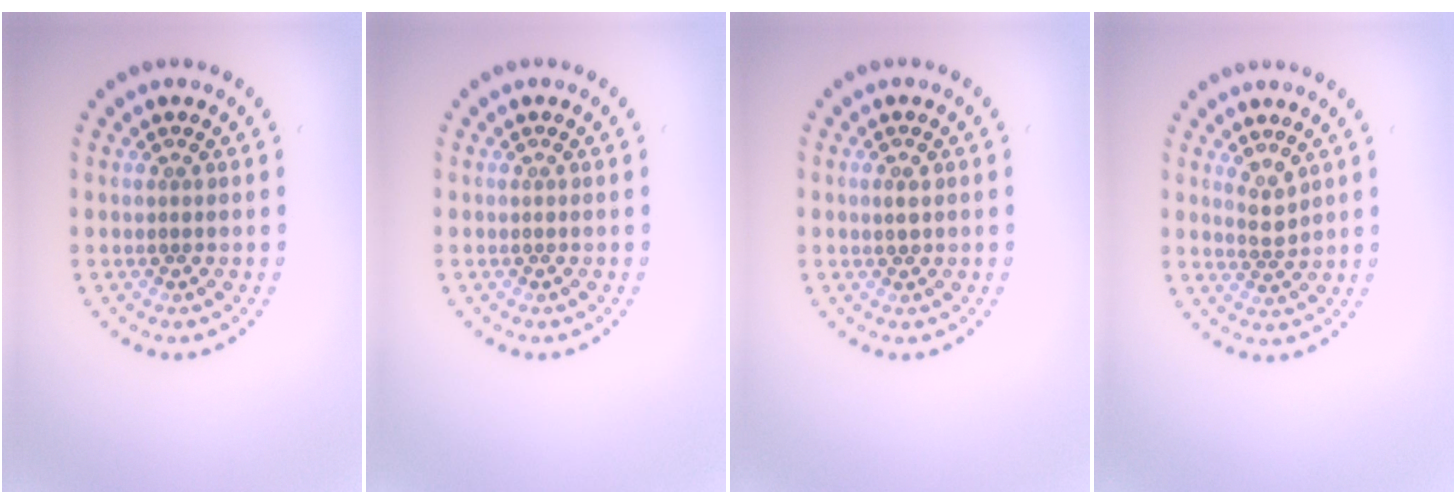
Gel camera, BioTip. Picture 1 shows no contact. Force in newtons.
{"total": 0.0}
{"total": 1.0, "press": 1.0, "slide": 0.3}
{"total": 1.7, "press": 1.4, "slide": 1.1}